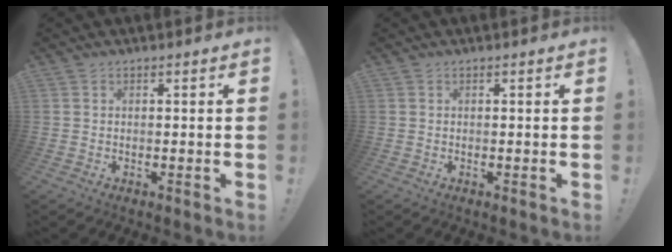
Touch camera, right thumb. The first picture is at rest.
{"total": 0.0}